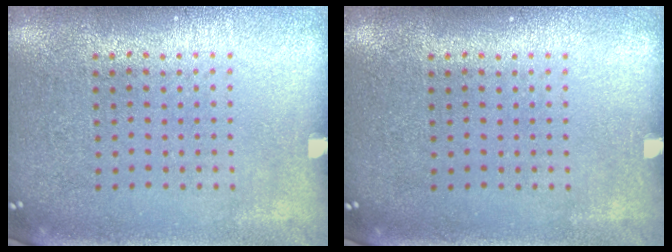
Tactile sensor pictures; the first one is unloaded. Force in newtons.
{"total": 0.0}